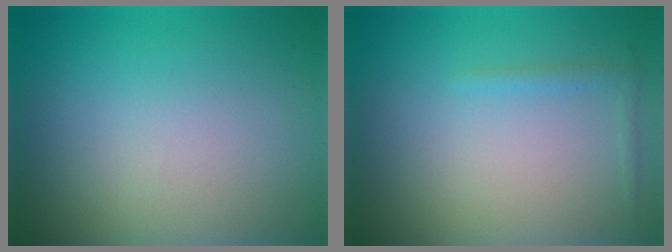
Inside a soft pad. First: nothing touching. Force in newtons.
{"total": 0.8, "press": 0.8, "slide": 0.1}